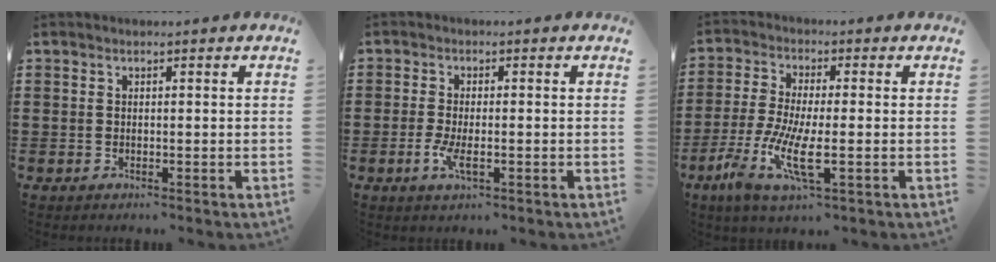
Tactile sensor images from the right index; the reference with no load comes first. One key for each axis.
{"total": 3.2, "fx": -1.2, "fy": 0.9, "fz": 2.9, "tx": -0.069, "ty": -0.007, "tz": -0.028}
{"total": 8.3, "fx": -3.1, "fy": 1.9, "fz": 7.4, "tx": -0.165, "ty": -0.015, "tz": -0.060}